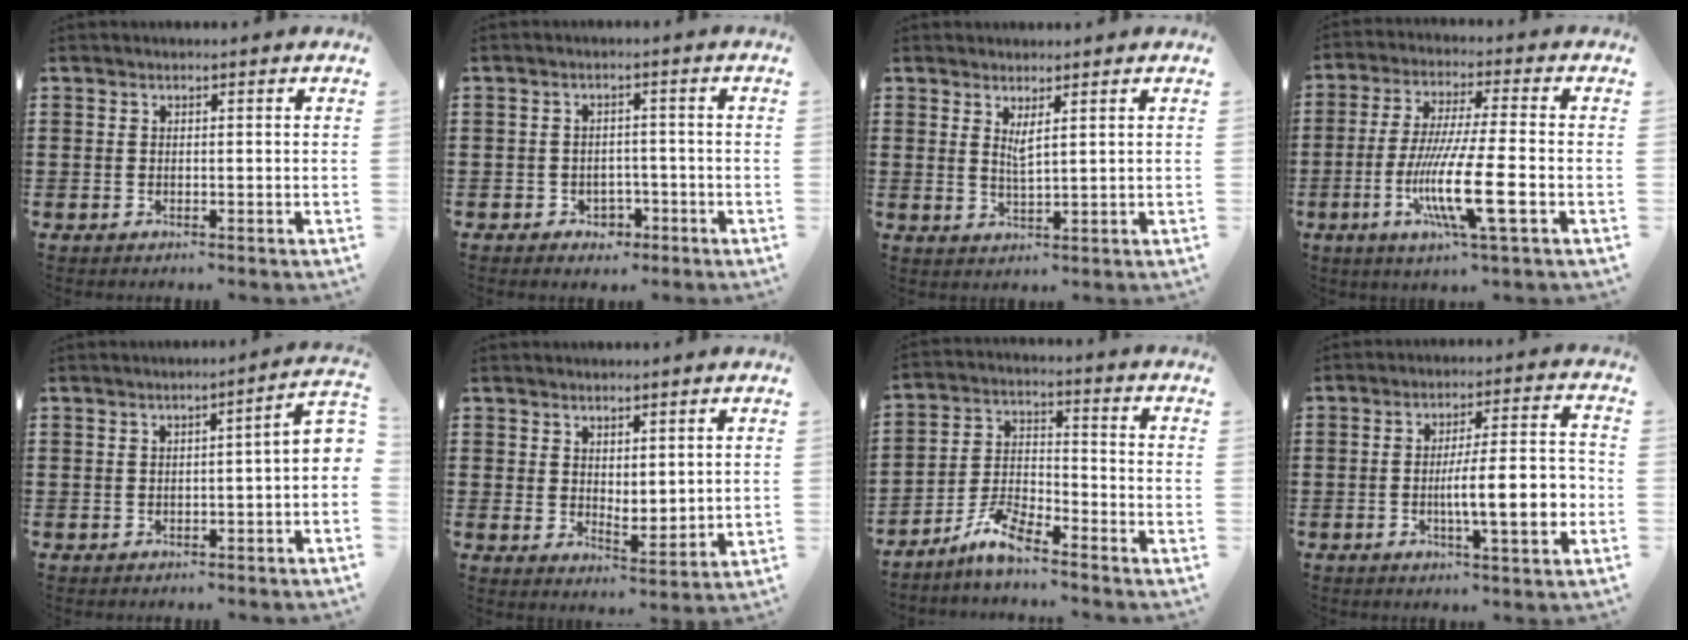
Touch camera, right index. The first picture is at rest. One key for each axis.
{"total": 2.3, "fx": -1.6, "fy": 1.6, "fz": 0.6, "tx": -0.018, "ty": -0.002, "tz": -0.036}
{"total": 2.3, "fx": 1.4, "fy": 0.2, "fz": 1.7, "tx": -0.037, "ty": -0.001, "tz": 0.025}
{"total": 13.1, "fx": -4.2, "fy": 1.4, "fz": 12.4, "tx": -0.260, "ty": -0.019, "tz": -0.087}
{"total": 2.6, "fx": -0.8, "fy": 0.5, "fz": 2.5, "tx": -0.044, "ty": 0.002, "tz": -0.017}
{"total": 3.1, "fx": 2.9, "fy": 1.1, "fz": 0.4, "tx": -0.014, "ty": -0.003, "tz": 0.055}
{"total": 6.6, "fx": -5.6, "fy": 1.1, "fz": 3.4, "tx": -0.084, "ty": -0.004, "tz": -0.110}
{"total": 9.9, "fx": -2.3, "fy": 1.7, "fz": 9.5, "tx": -0.133, "ty": -0.008, "tz": -0.044}